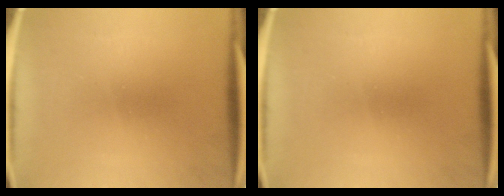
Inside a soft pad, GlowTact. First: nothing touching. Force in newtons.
{"total": 0.0}